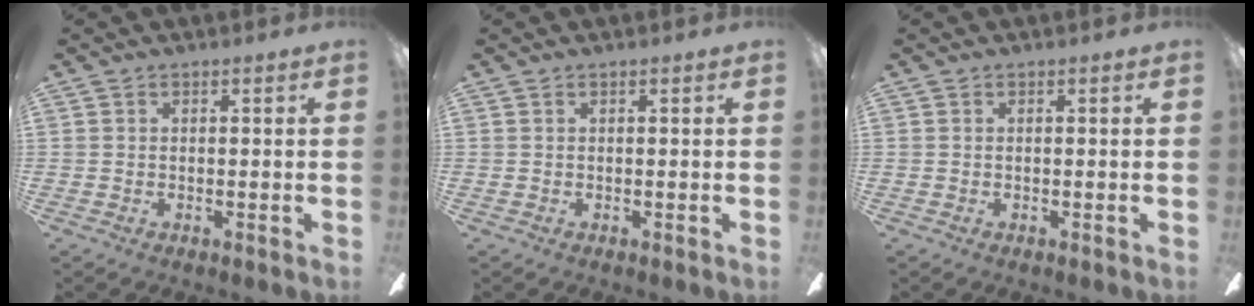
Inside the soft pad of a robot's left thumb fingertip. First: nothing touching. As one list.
[{"total": 0.0}, {"total": 0.0}]